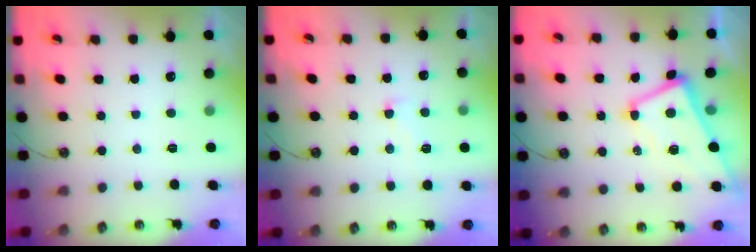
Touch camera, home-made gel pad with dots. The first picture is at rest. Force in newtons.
{"total": 2.1, "press": 2.0, "slide": 0.5}
{"total": 1.1, "press": 0.7, "slide": 0.9}